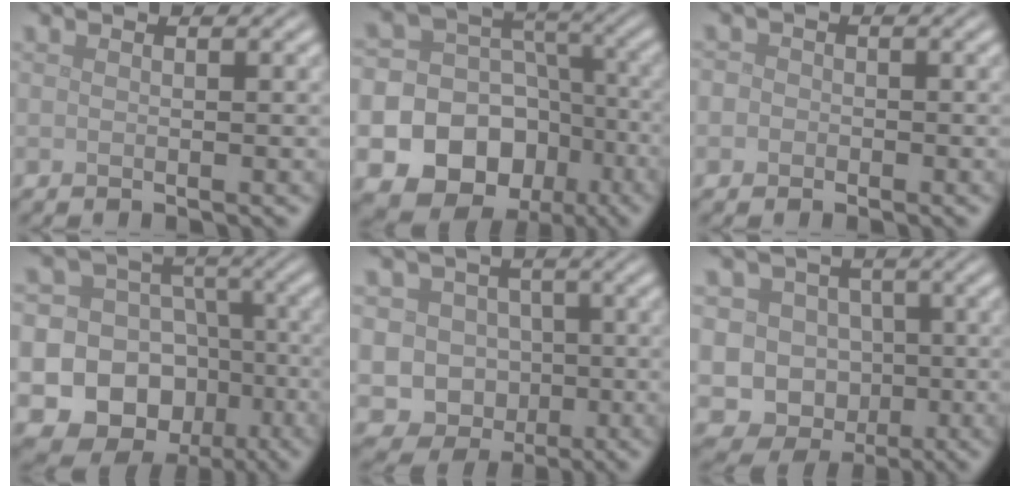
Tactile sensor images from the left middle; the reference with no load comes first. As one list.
[{"total": 20.2, "force": [-8.9, 17.3, 5.4], "torque": [-0.119, -0.046, -0.136]}, {"total": 1.8, "force": [-0.1, 1.7, 0.6], "torque": [0.009, 0.005, -0.023]}, {"total": 19.1, "force": [-6.9, 17.1, 4.8], "torque": [-0.107, -0.026, -0.114]}, {"total": 8.2, "force": [-2.0, 7.6, 2.3], "torque": [-0.018, 0.013, -0.066]}, {"total": 10.9, "force": [-2.5, 10.1, 3.0], "torque": [-0.051, 0.015, -0.071]}]